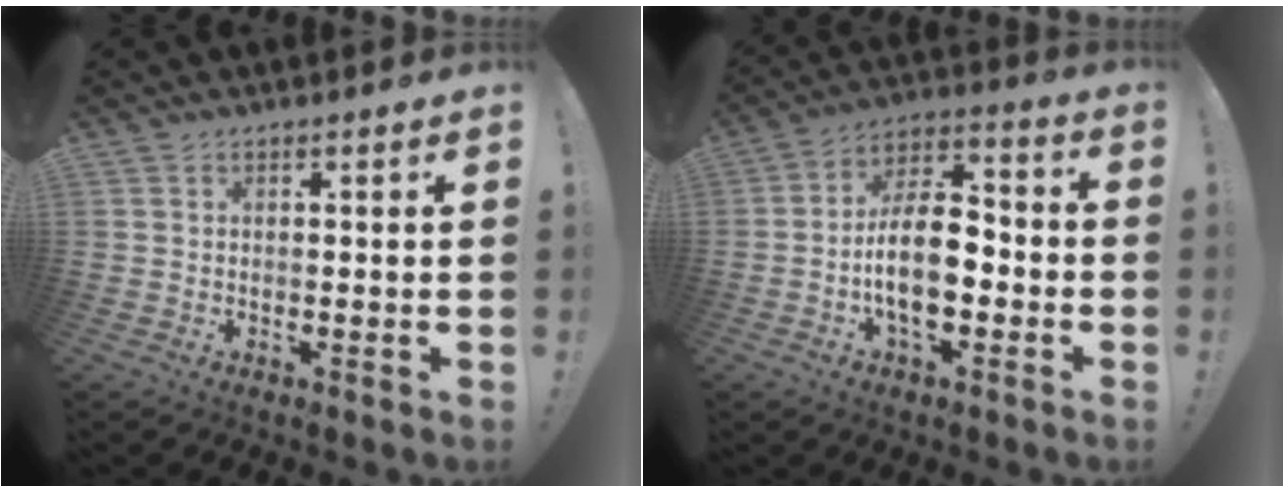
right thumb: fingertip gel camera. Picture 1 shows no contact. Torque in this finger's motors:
{"motor_torque": [2.20, 2.81, 1.41, -1.32, 0.33]}